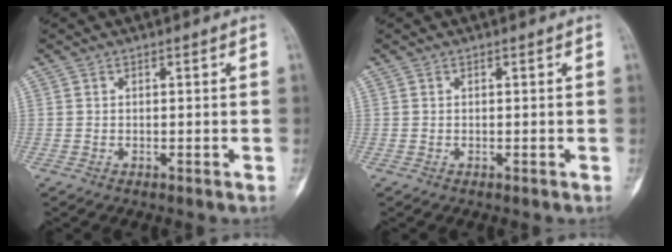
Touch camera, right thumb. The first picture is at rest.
{"total": 0.0}